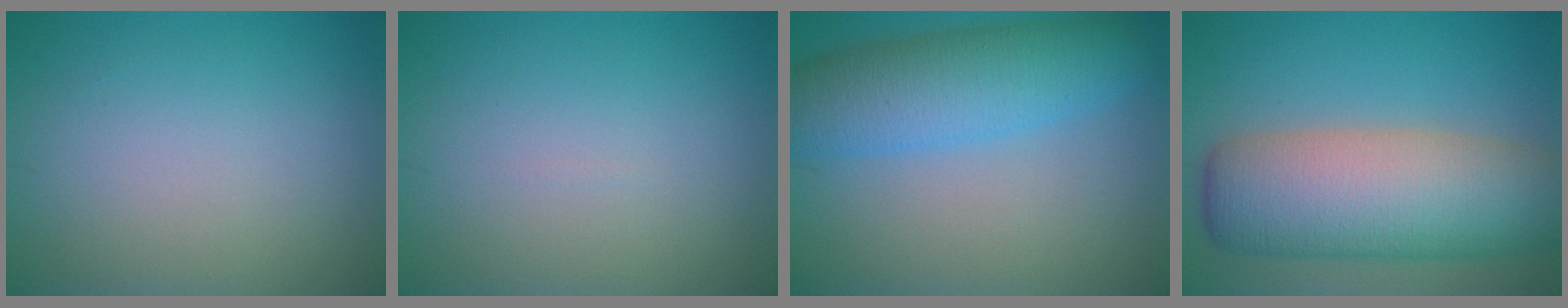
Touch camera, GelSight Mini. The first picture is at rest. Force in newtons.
{"total": 0.0}
{"total": 7.4, "press": 7.4, "slide": 0.2}
{"total": 11.7, "press": 11.7, "slide": 0.6}